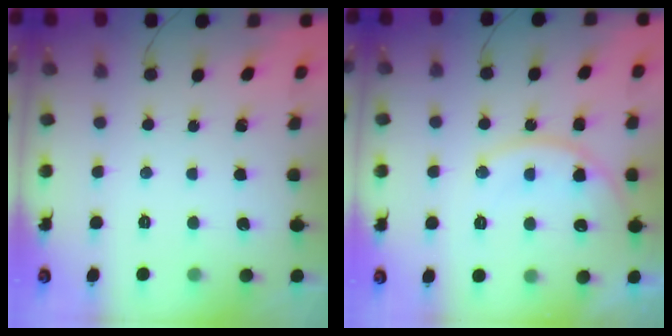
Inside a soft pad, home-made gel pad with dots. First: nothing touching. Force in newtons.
{"total": 12.8, "press": 12.7, "slide": 0.7}